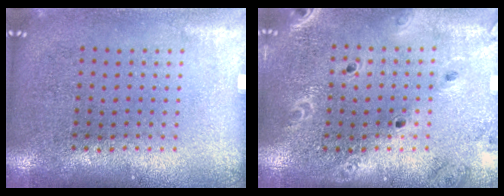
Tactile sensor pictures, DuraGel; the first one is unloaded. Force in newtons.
{"total": 1.9, "press": 1.8, "slide": 0.7}